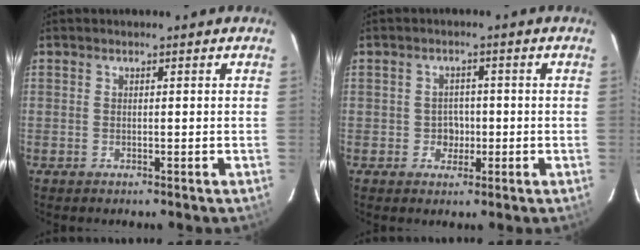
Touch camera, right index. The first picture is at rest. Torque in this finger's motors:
{"motor_torque": [0.02, 0.01, 0.00, 0.00]}